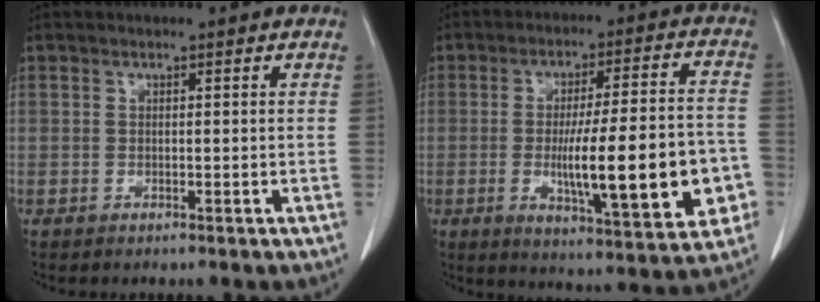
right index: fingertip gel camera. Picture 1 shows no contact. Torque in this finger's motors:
{"motor_torque": [1.90, -0.24, 0.79, 0.21]}